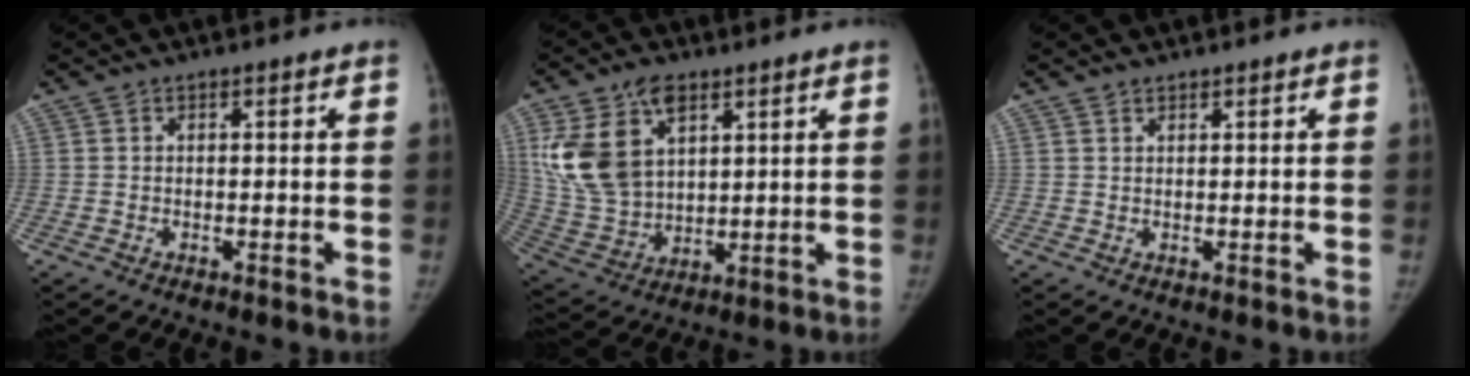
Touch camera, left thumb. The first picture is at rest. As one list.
[{"total": 15.4, "force": [6.6, 9.7, 10.1], "torque": [-0.178, -0.018, 0.144]}, {"total": 0.9, "force": [0.7, 0.5, 0.0], "torque": [0.010, -0.008, 0.010]}]